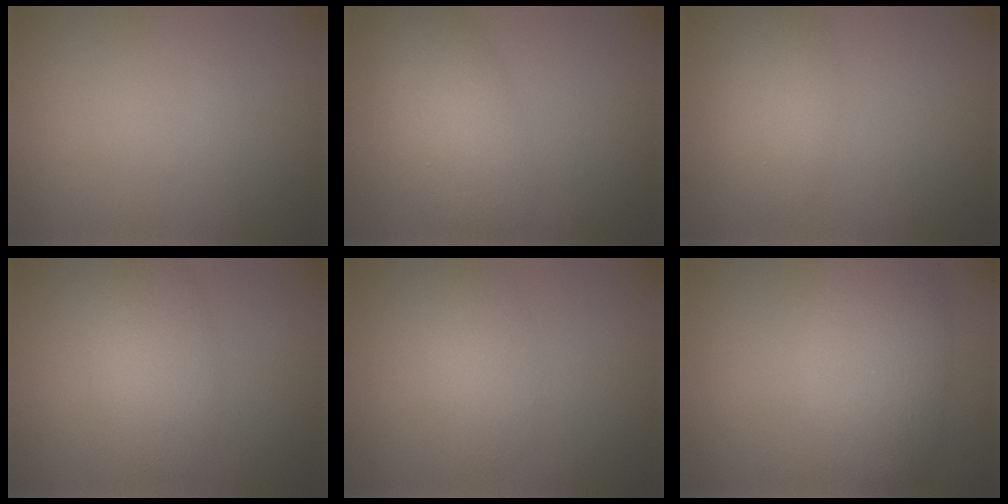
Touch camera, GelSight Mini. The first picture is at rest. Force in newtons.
{"total": 4.5, "press": 4.5, "slide": 0.1}
{"total": 1.8, "press": 1.8, "slide": 0.2}
{"total": 2.4, "press": 2.4, "slide": 0.3}
{"total": 2.6, "press": 2.6, "slide": 0.2}
{"total": 5.6, "press": 5.6, "slide": 0.4}